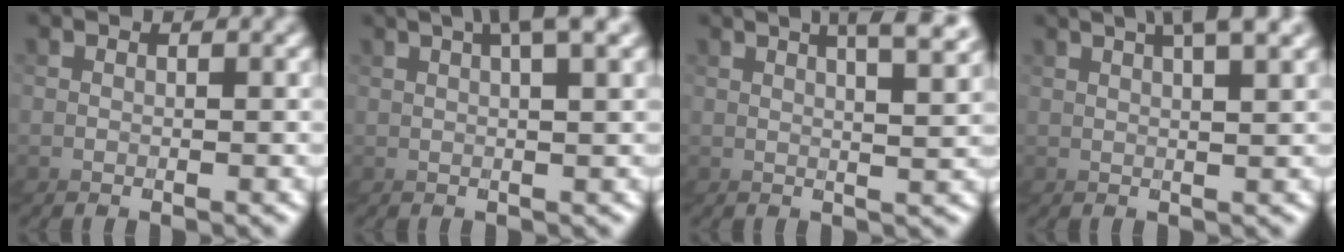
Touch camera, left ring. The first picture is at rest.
{"total": 2.6, "force": [1.2, -2.1, 0.9], "torque": [-0.028, 0.021, 0.015]}
{"total": 4.3, "force": [3.1, -3.0, 0.1], "torque": [-0.006, 0.032, 0.037]}
{"total": 3.0, "force": [2.0, -2.1, 0.6], "torque": [-0.023, 0.019, 0.027]}